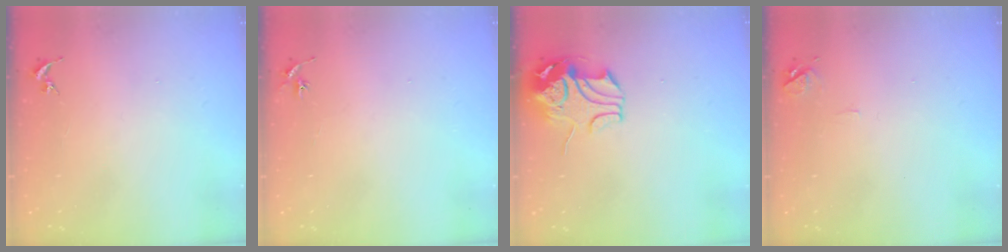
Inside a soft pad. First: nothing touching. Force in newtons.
{"total": 2.9, "press": 2.9, "slide": 0.3}
{"total": 9.7, "press": 9.6, "slide": 1.7}
{"total": 6.3, "press": 6.3, "slide": 0.7}